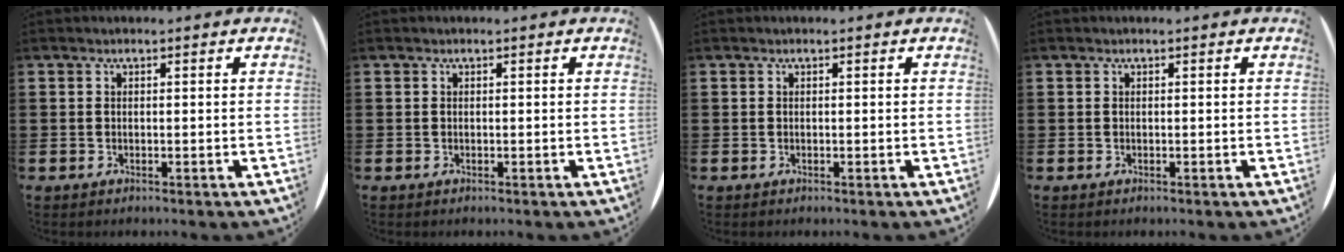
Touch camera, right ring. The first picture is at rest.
{"total": 0.0}
{"total": 0.0}
{"total": 0.0}